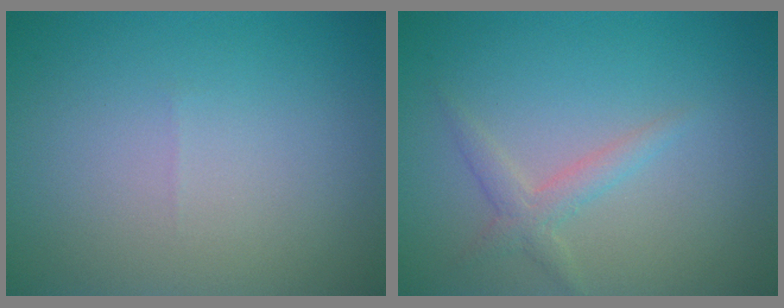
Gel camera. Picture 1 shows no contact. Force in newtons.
{"total": 1.8, "press": 1.8, "slide": 0.1}